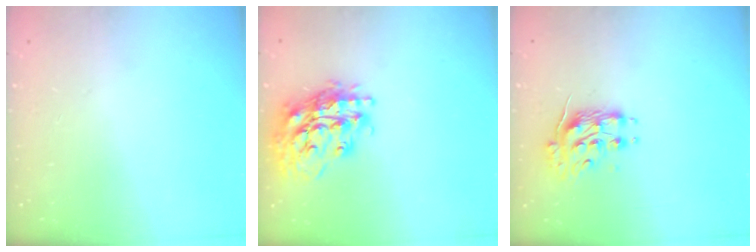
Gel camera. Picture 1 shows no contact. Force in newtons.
{"total": 21.2, "press": 21.1, "slide": 2.1}
{"total": 10.2, "press": 10.2, "slide": 0.6}